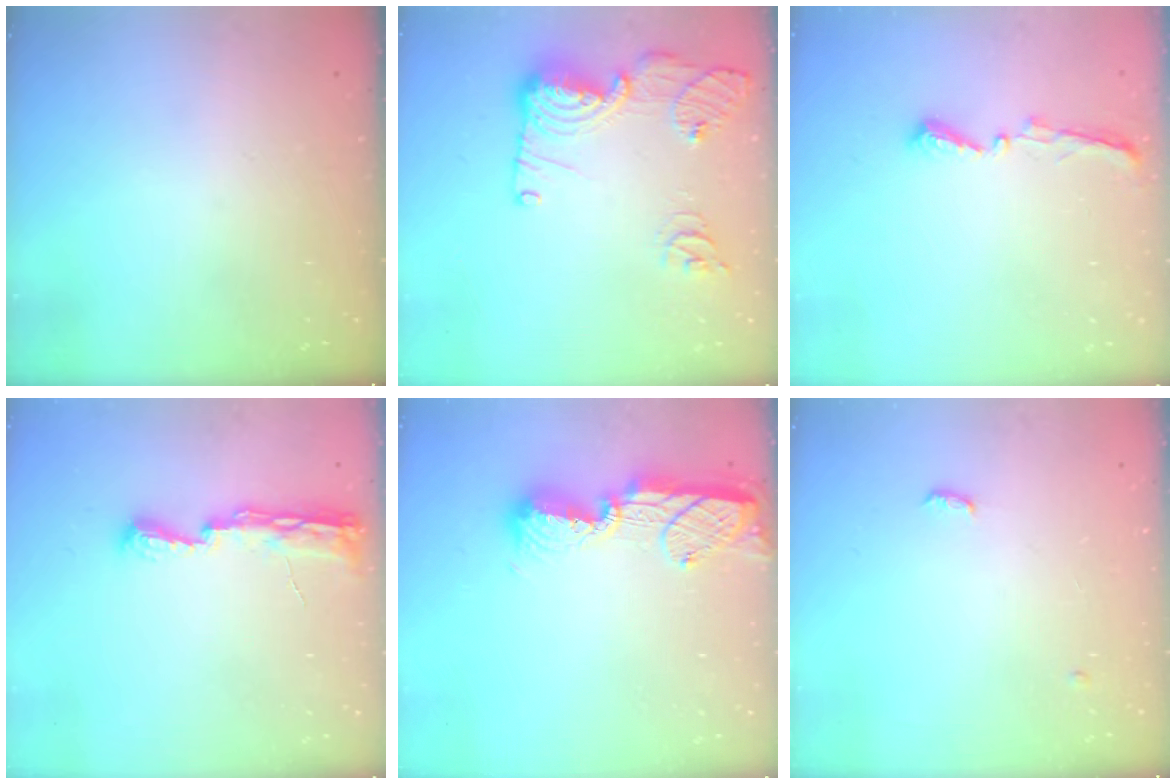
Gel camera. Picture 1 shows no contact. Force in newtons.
{"total": 15.8, "press": 15.7, "slide": 1.8}
{"total": 5.5, "press": 5.5, "slide": 0.5}
{"total": 7.9, "press": 7.8, "slide": 0.8}
{"total": 11.5, "press": 11.5, "slide": 0.7}
{"total": 7.6, "press": 4.2, "slide": 6.4}